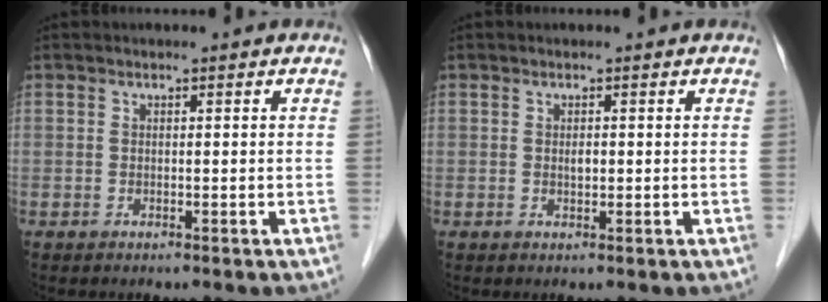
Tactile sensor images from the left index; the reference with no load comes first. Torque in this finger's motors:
{"motor_torque": [0.04, 0.01, 0.00, 0.00]}